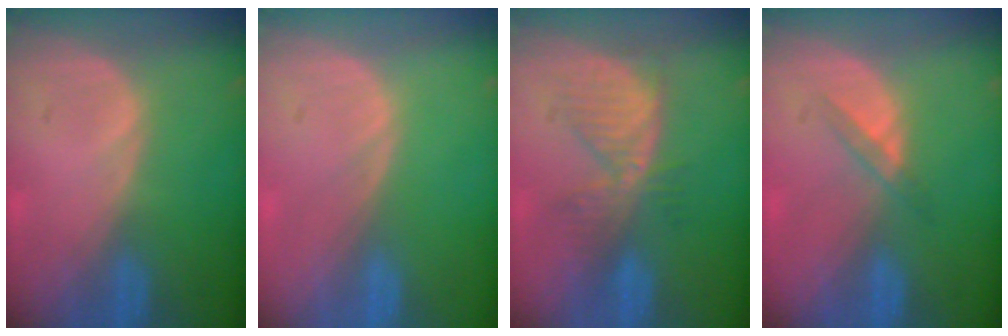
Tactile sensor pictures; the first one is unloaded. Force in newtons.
{"total": 0.0}
{"total": 6.0, "press": 5.9, "slide": 1.1}
{"total": 2.3, "press": 2.0, "slide": 1.0}